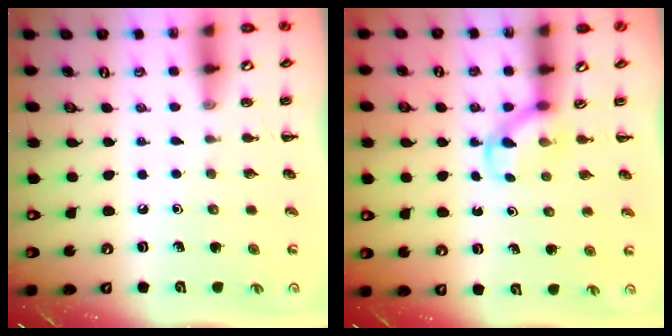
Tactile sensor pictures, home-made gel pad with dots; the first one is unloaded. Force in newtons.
{"total": 3.6, "press": 3.3, "slide": 1.4}